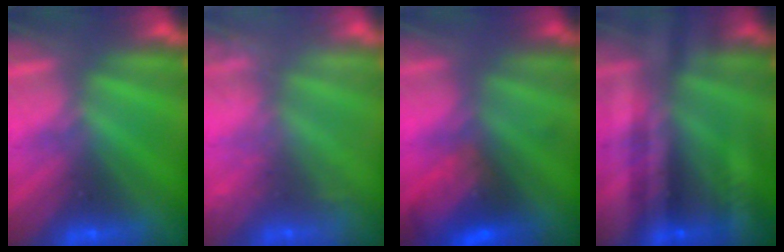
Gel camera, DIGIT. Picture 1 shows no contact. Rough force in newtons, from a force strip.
{"total": 8.1}
{"total": 7.9}
{"total": 2.8}